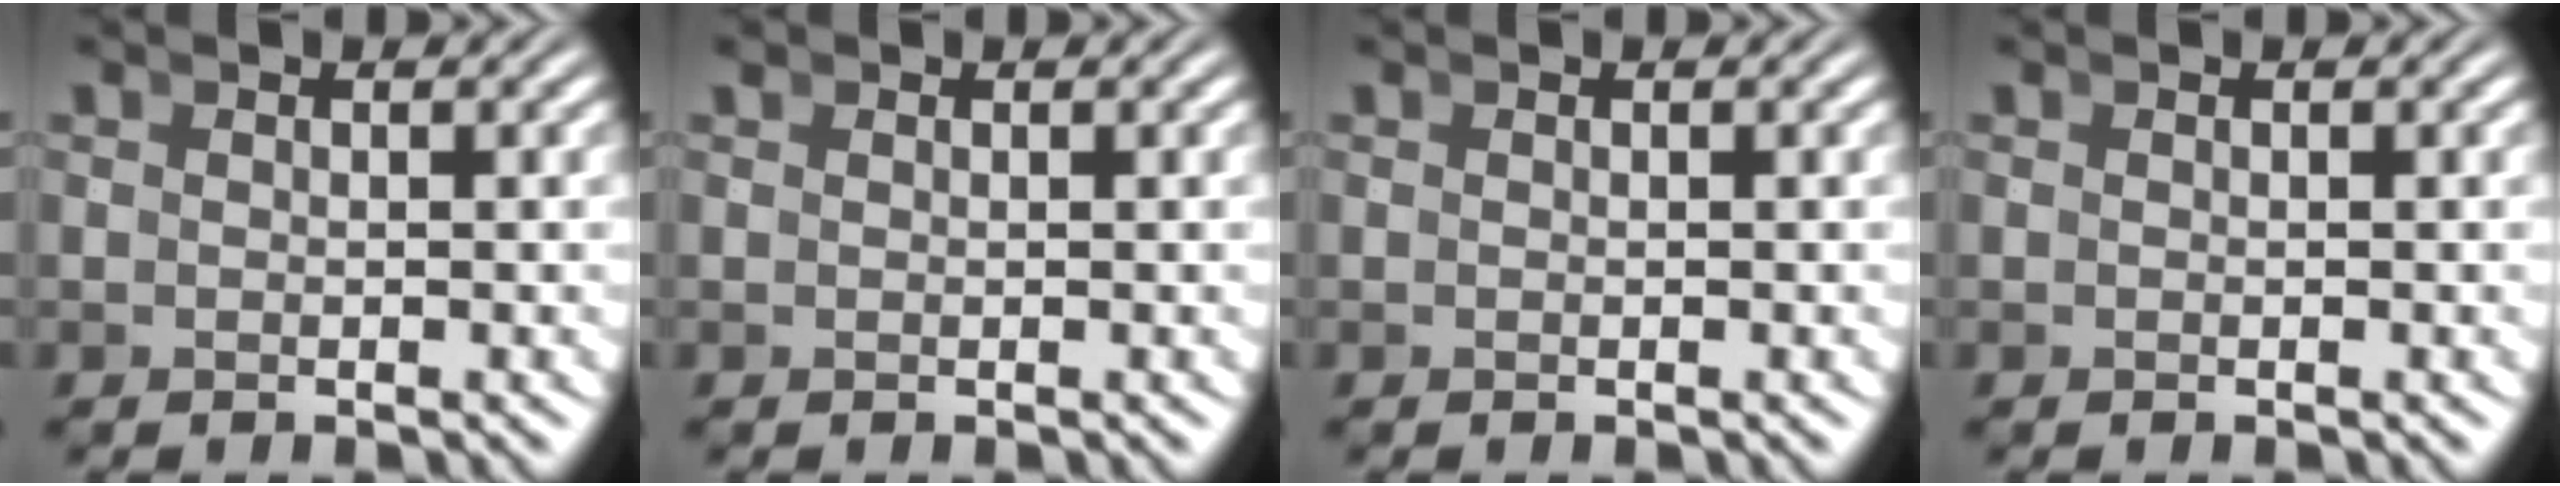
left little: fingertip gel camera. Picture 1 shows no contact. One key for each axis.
{"total": 0.0}
{"total": 0.0}
{"total": 0.0}